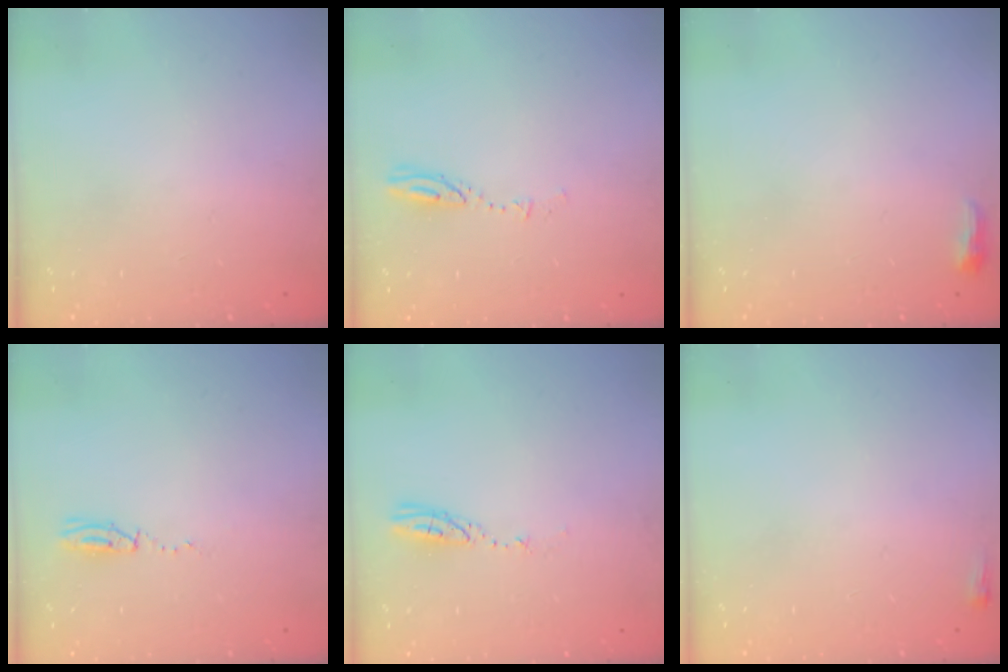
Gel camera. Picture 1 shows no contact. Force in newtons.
{"total": 3.1, "press": 3.1, "slide": 0.3}
{"total": 3.6, "press": 3.4, "slide": 1.0}
{"total": 3.5, "press": 2.8, "slide": 2.1}
{"total": 3.7, "press": 3.6, "slide": 0.3}
{"total": 2.0, "press": 2.0, "slide": 0.5}